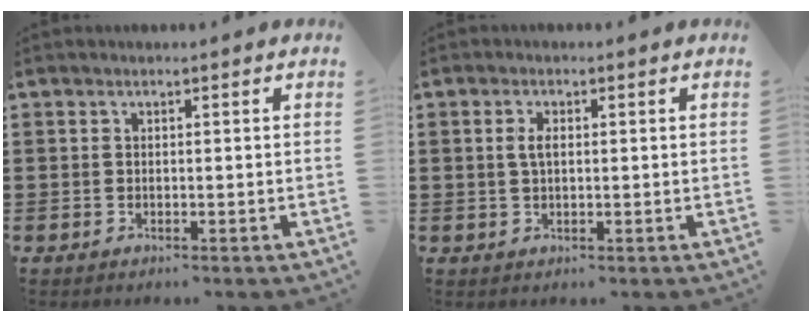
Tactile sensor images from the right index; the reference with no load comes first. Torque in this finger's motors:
{"motor_torque": [0.54, -0.35, 0.18, 0.06]}